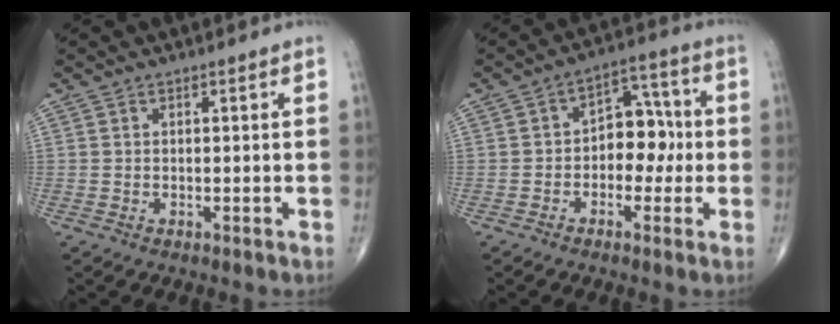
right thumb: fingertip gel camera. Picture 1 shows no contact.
{"total": 8.4, "force": [-0.8, 5.8, 6.1], "torque": [-0.046, 0.033, -0.024]}